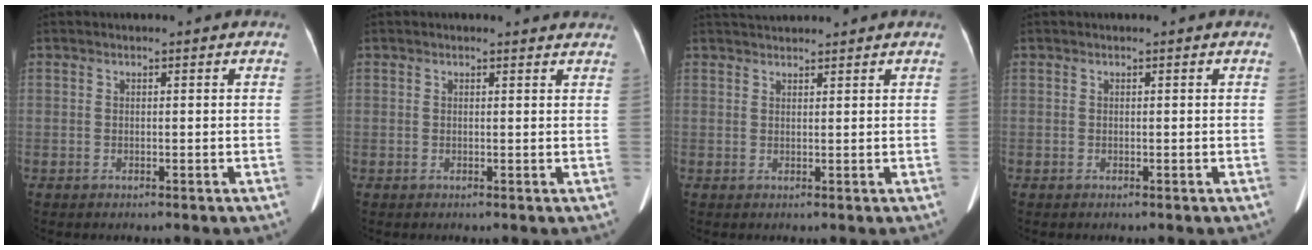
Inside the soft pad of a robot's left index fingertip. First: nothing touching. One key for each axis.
{"total": 2.5, "fx": 2.4, "fy": 0.6, "fz": 0.3, "tx": -0.013, "ty": -0.004, "tz": 0.010}
{"total": 3.2, "fx": 3.1, "fy": 0.4, "fz": 0.7, "tx": -0.015, "ty": 0.030, "tz": 0.054}
{"total": 0.0}